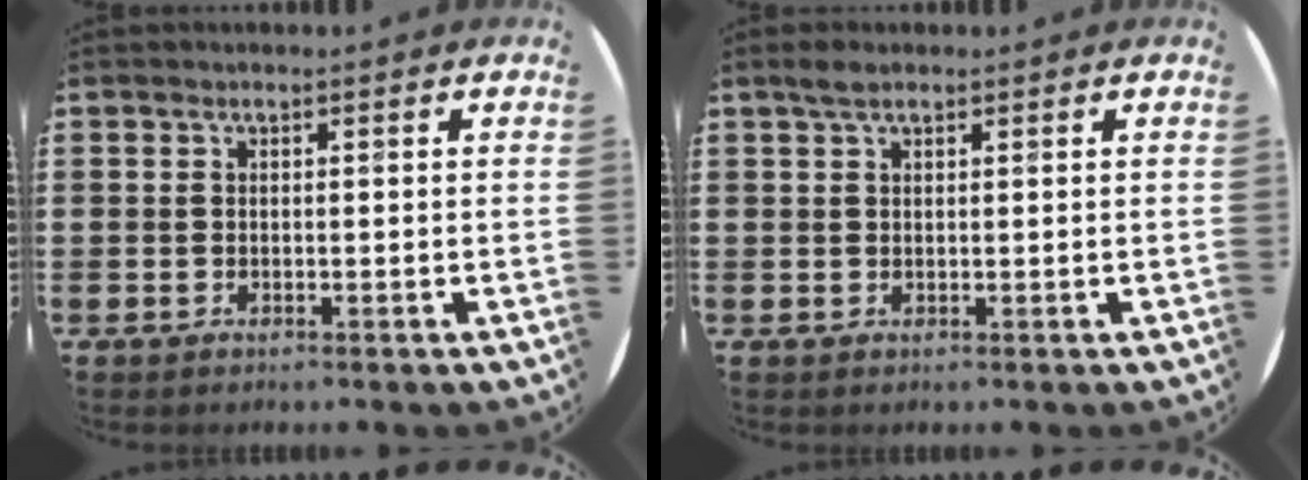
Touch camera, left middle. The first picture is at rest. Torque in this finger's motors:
{"motor_torque": [0.71, -0.42, 0.03, 0.01]}